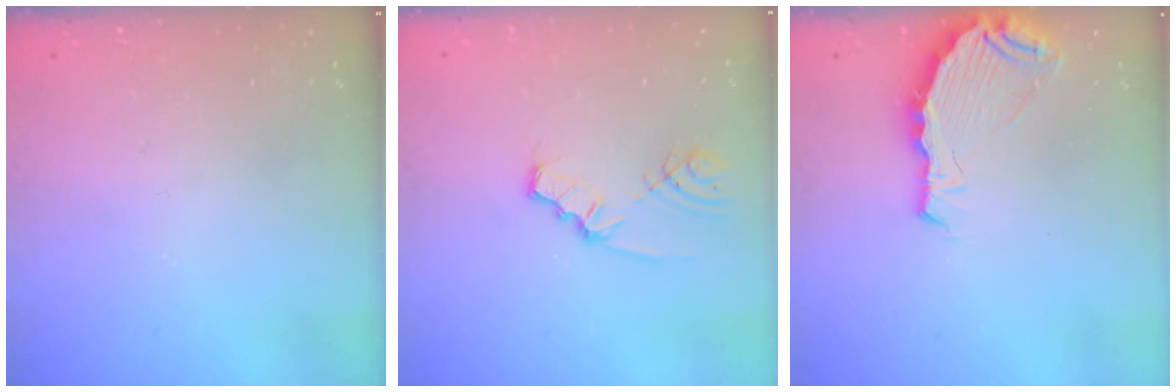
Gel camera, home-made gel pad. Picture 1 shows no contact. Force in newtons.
{"total": 2.7, "press": 2.7, "slide": 0.3}
{"total": 7.7, "press": 6.4, "slide": 4.3}